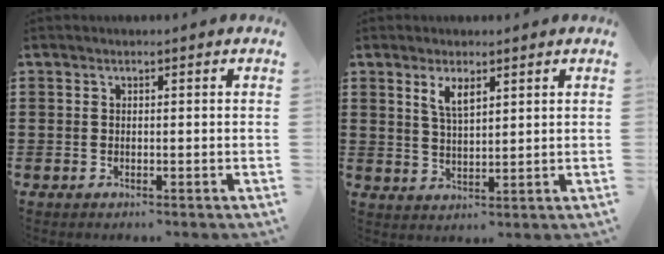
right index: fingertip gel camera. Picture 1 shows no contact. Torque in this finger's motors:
{"motor_torque": [0.04, 0.03, 0.26, 0.07]}